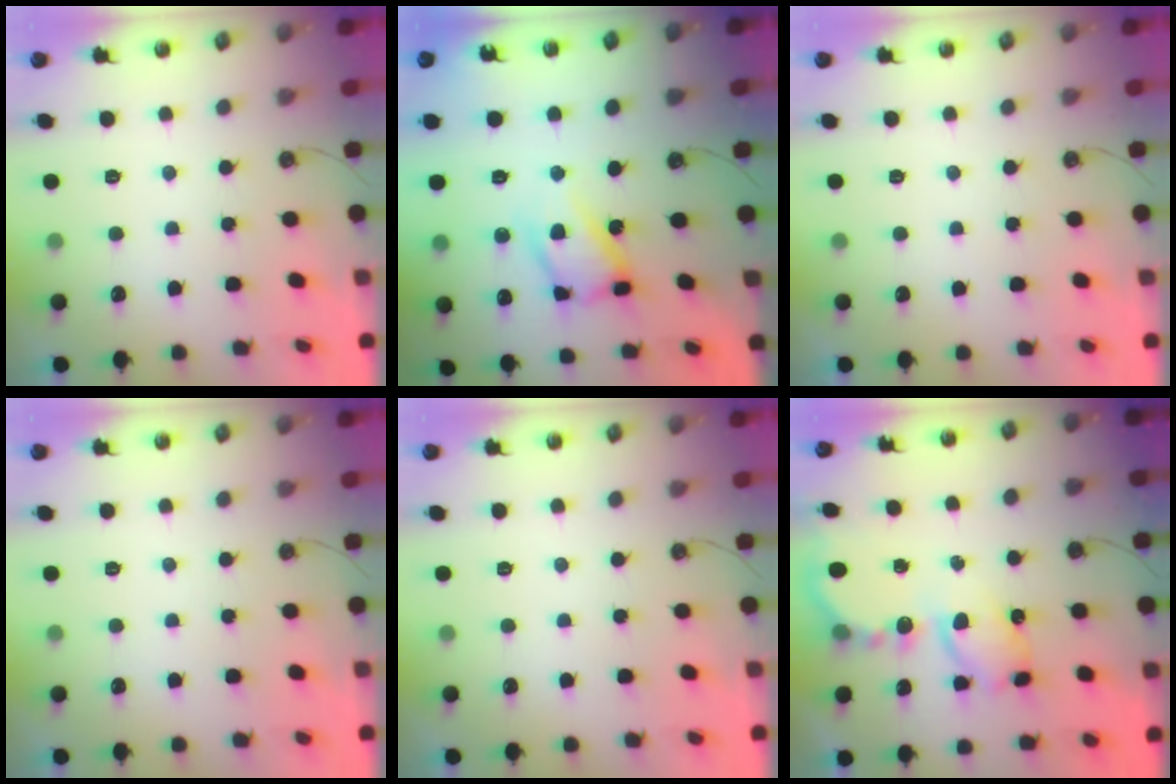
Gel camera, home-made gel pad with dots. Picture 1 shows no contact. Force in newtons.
{"total": 14.5, "press": 14.2, "slide": 2.5}
{"total": 0.0}
{"total": 0.0}
{"total": 0.0}
{"total": 9.1, "press": 9.1, "slide": 0.7}